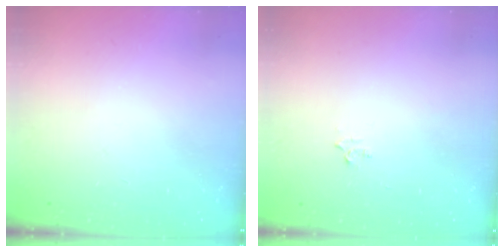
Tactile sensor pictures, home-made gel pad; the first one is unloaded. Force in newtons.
{"total": 2.9, "press": 2.8, "slide": 0.4}